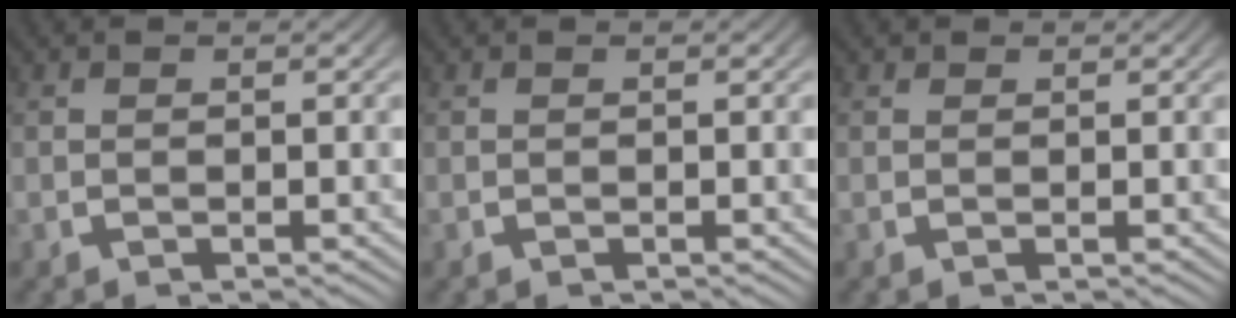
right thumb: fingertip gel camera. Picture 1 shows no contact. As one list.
[{"total": 0.0}, {"total": 0.5, "force": [0.5, 0.3, 0.0], "torque": [0.002, -0.003, 0.010]}]